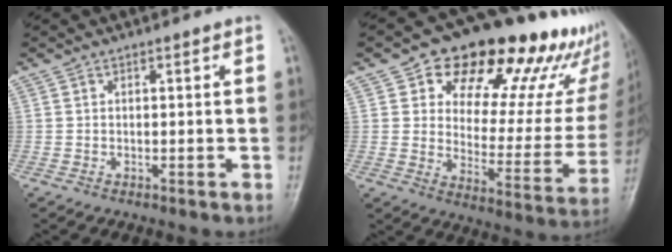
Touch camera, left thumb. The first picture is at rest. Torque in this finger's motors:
{"motor_torque": [0.73, 0.65, 1.45, -1.32, 0.18]}